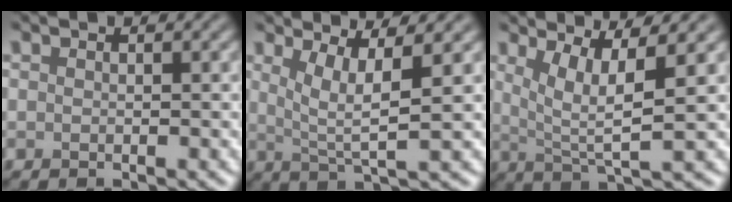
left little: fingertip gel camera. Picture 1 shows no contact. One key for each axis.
{"total": 4.4, "fx": 1.5, "fy": 0.8, "fz": 4.0, "tx": -0.074, "ty": -0.004, "tz": 0.031}
{"total": 5.1, "fx": 1.8, "fy": 1.0, "fz": 4.7, "tx": -0.083, "ty": -0.006, "tz": 0.034}